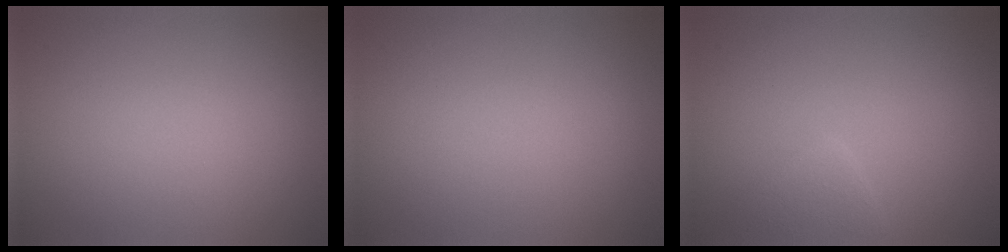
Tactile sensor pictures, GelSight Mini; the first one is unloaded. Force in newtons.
{"total": 0.0}
{"total": 1.7, "press": 1.7, "slide": 0.1}